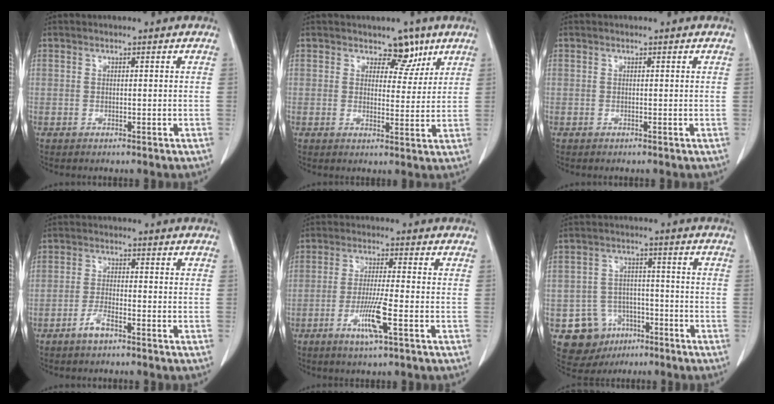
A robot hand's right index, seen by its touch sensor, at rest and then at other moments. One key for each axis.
{"total": 4.6, "fx": 3.1, "fy": 2.8, "fz": 1.9, "tx": -0.008, "ty": -0.003, "tz": 0.043}
{"total": 0.0}
{"total": 3.0, "fx": -2.1, "fy": 0.6, "fz": 2.0, "tx": -0.041, "ty": 0.001, "tz": -0.043}
{"total": 6.5, "fx": -2.7, "fy": -0.2, "fz": 5.9, "tx": -0.117, "ty": -0.013, "tz": -0.049}
{"total": 9.3, "fx": -4.6, "fy": 7.8, "fz": 1.9, "tx": -0.036, "ty": 0.017, "tz": -0.060}